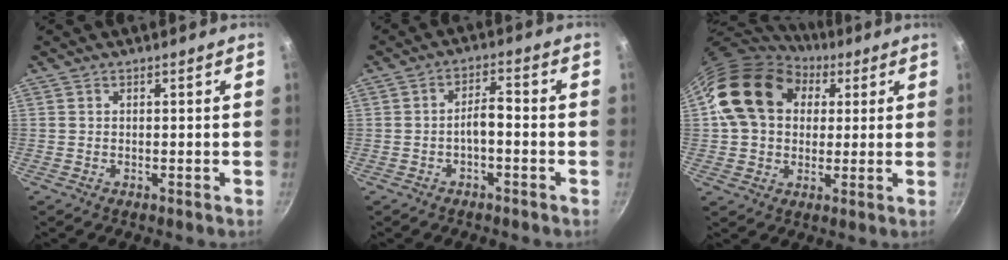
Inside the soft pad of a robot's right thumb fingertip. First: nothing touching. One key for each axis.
{"total": 3.7, "fx": -1.5, "fy": 1.3, "fz": 3.1, "tx": -0.052, "ty": 0.027, "tz": -0.027}
{"total": 17.3, "fx": 5.4, "fy": 13.3, "fz": 9.6, "tx": -0.144, "ty": 0.013, "tz": 0.087}